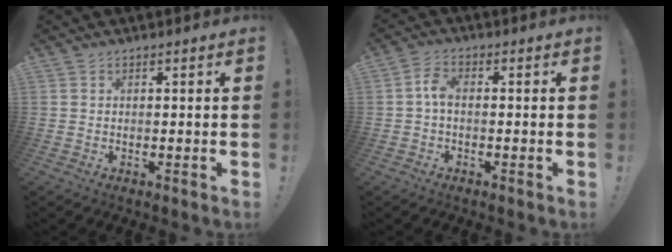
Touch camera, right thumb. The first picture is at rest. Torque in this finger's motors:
{"motor_torque": [0.05, 0.04, 0.33, -0.34, 0.01]}